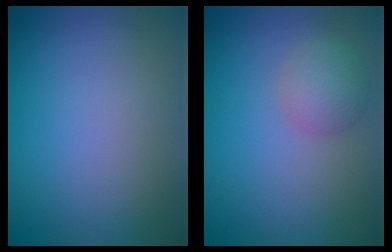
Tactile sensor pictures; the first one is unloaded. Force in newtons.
{"total": 2.5, "press": 2.5, "slide": 0.1}